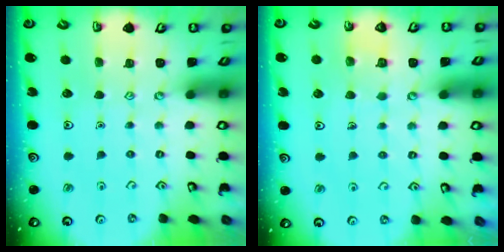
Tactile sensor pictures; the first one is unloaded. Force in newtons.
{"total": 2.9, "press": 2.9, "slide": 0.2}